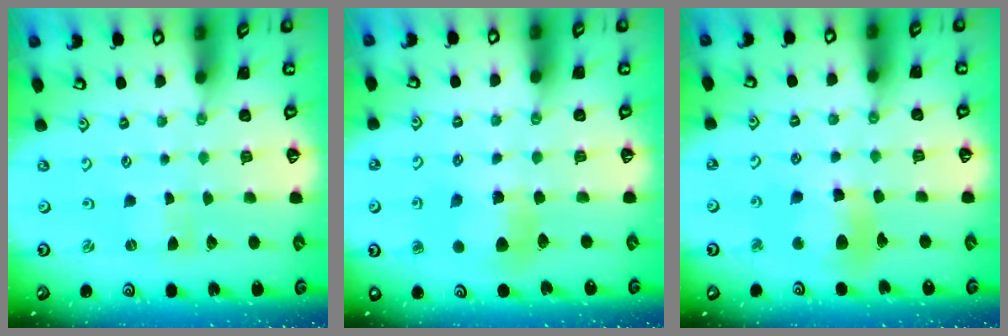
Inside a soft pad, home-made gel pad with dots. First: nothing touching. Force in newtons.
{"total": 7.8, "press": 7.7, "slide": 0.9}
{"total": 11.3, "press": 11.2, "slide": 1.6}